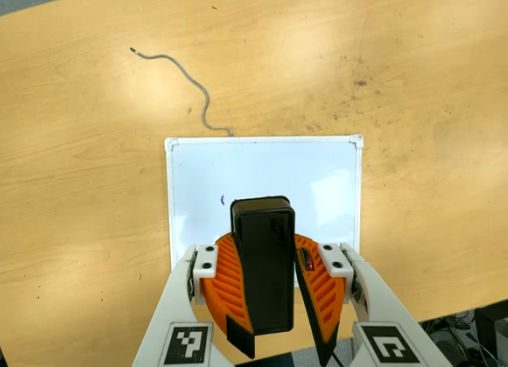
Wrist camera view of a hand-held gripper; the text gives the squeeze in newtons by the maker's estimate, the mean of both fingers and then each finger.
{"total": 11.0, "left": 10.7, "right": 11.3}